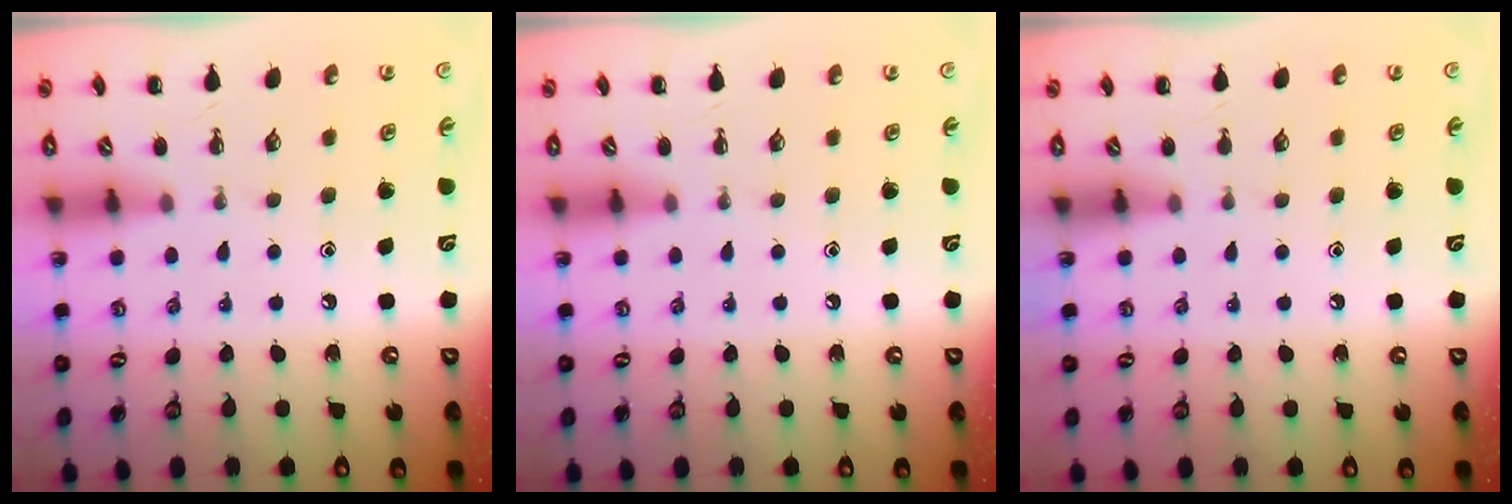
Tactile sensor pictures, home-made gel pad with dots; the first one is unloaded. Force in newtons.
{"total": 0.0}
{"total": 0.0}